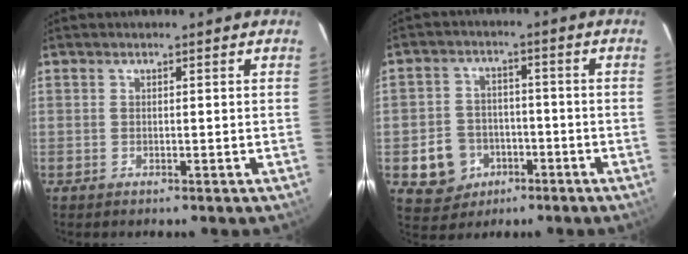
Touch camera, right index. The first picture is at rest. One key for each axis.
{"total": 8.7, "fx": -3.6, "fy": 7.6, "fz": 2.3, "tx": -0.068, "ty": 0.022, "tz": -0.039}